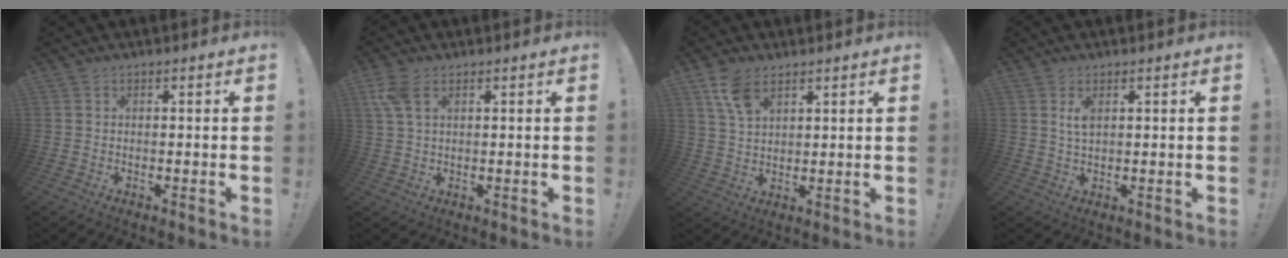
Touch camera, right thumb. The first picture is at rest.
{"total": 6.1, "force": [2.8, 2.8, 4.7], "torque": [-0.105, -0.005, 0.053]}
{"total": 7.8, "force": [4.8, 4.0, 4.8], "torque": [-0.079, -0.020, 0.090]}
{"total": 3.1, "force": [1.2, 1.3, 2.6], "torque": [-0.041, -0.002, 0.018]}